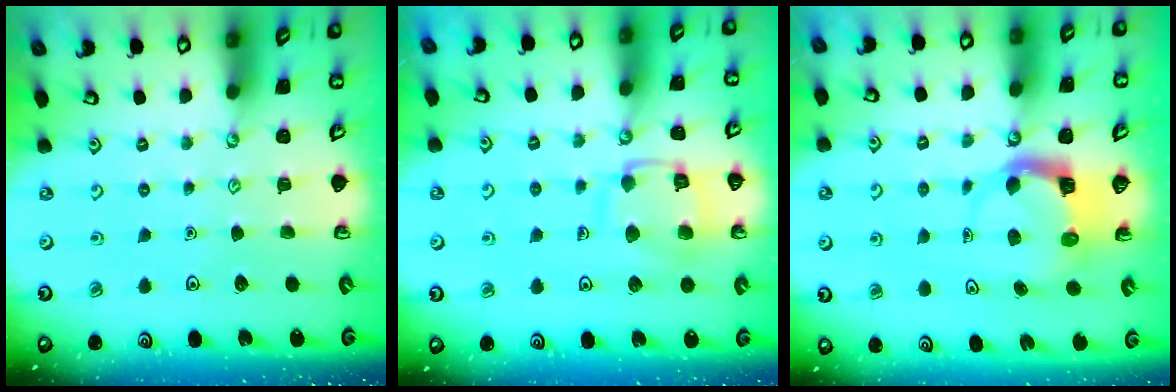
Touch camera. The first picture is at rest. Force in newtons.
{"total": 11.2, "press": 11.2, "slide": 1.0}
{"total": 4.0, "press": 4.0, "slide": 0.3}